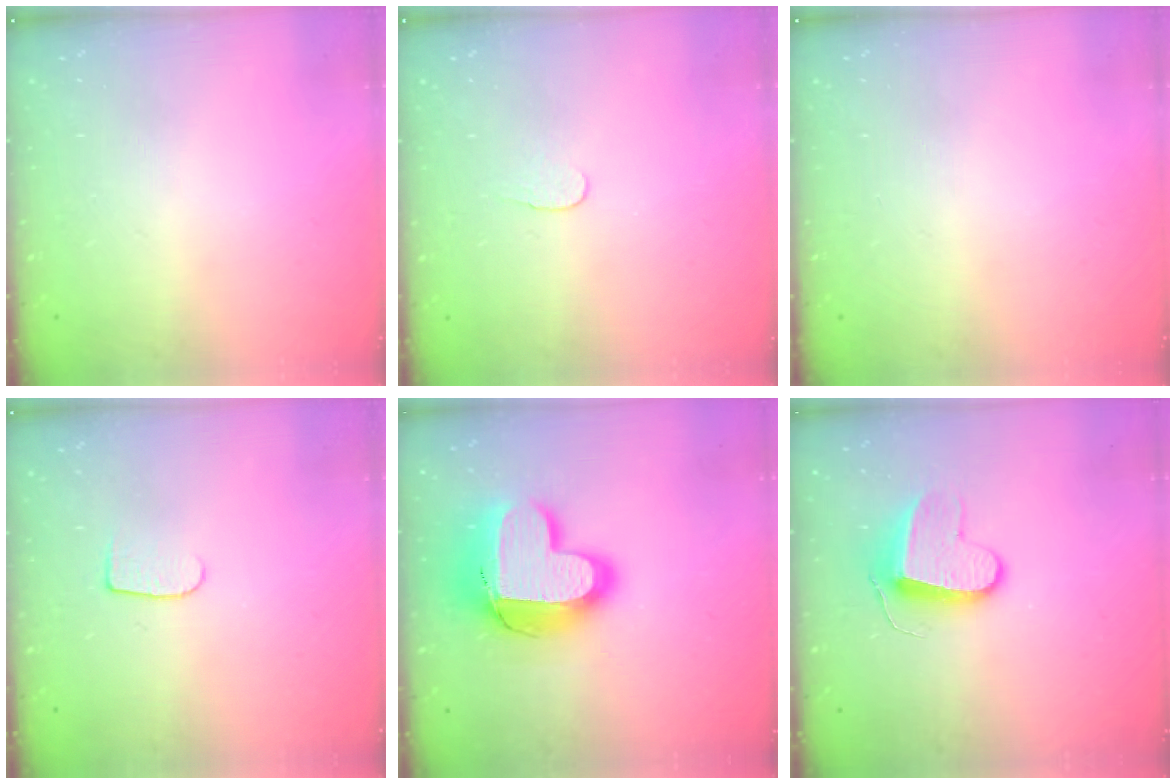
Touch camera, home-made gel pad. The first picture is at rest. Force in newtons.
{"total": 3.8, "press": 3.8, "slide": 0.3}
{"total": 0.0}
{"total": 5.8, "press": 5.8, "slide": 0.7}
{"total": 18.9, "press": 18.9, "slide": 1.6}
{"total": 9.7, "press": 9.7, "slide": 0.6}